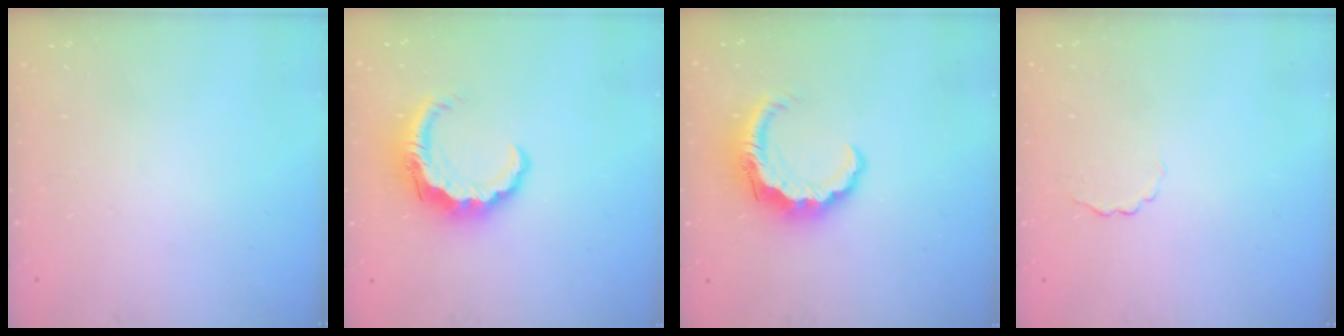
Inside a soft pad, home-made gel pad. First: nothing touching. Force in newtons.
{"total": 8.7, "press": 8.6, "slide": 1.4}
{"total": 8.7, "press": 8.6, "slide": 1.4}
{"total": 2.0, "press": 1.9, "slide": 0.5}